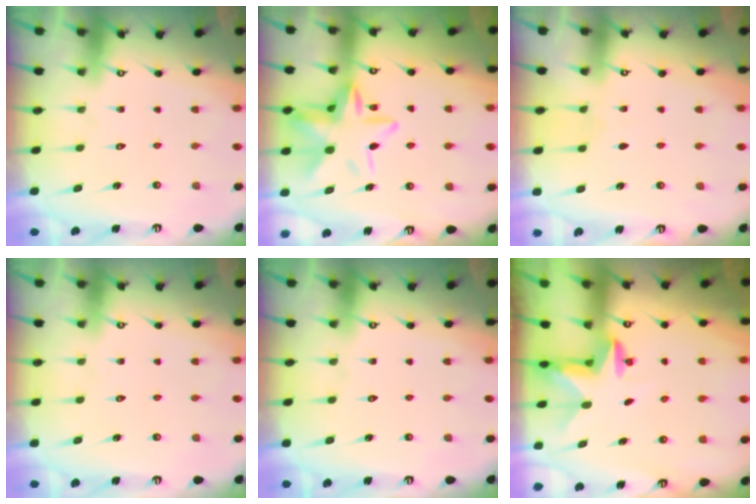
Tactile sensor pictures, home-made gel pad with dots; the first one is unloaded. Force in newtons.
{"total": 14.5, "press": 14.5, "slide": 0.9}
{"total": 2.1, "press": 2.1, "slide": 0.3}
{"total": 0.0}
{"total": 0.0}
{"total": 2.4, "press": 2.3, "slide": 0.4}